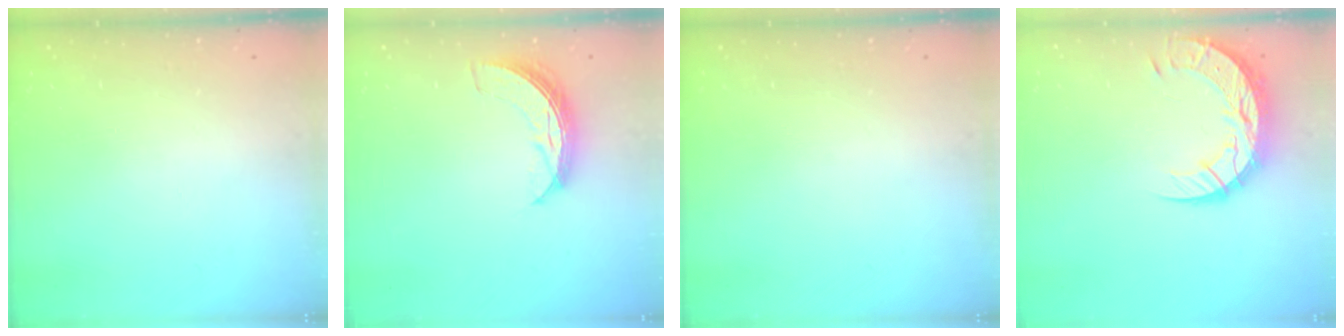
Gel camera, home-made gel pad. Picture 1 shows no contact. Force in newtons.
{"total": 7.7, "press": 7.7, "slide": 0.4}
{"total": 0.0}
{"total": 15.9, "press": 15.9, "slide": 1.2}